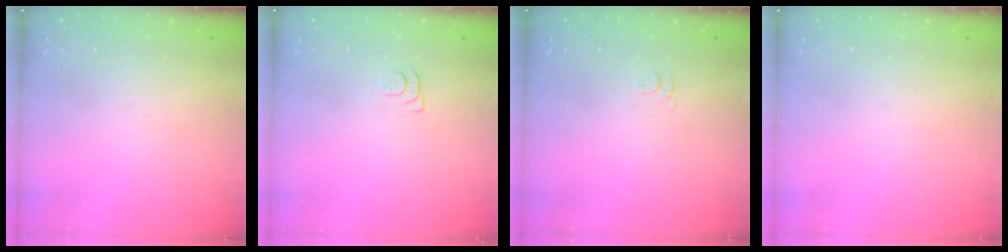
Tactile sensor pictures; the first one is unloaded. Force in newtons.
{"total": 4.6, "press": 4.6, "slide": 0.6}
{"total": 4.6, "press": 4.6, "slide": 0.6}
{"total": 0.0}